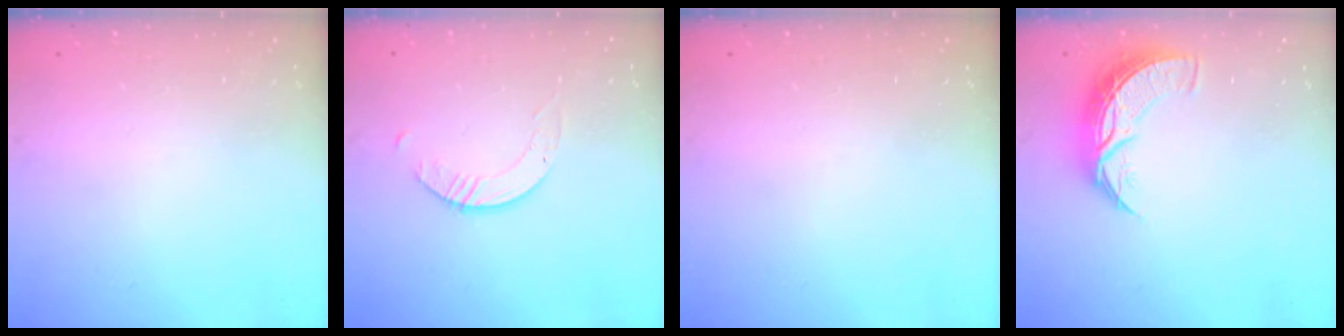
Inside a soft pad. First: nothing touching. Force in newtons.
{"total": 1.7, "press": 1.7, "slide": 0.2}
{"total": 0.0}
{"total": 9.0, "press": 9.0, "slide": 0.6}